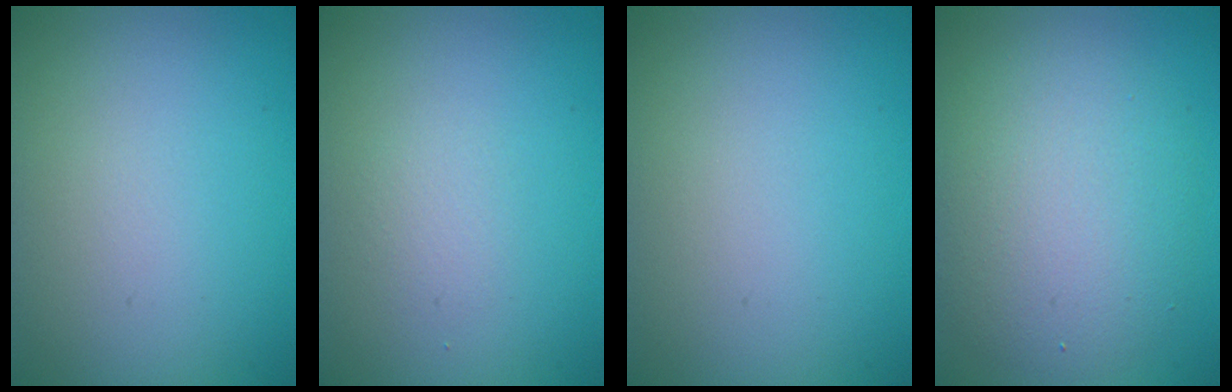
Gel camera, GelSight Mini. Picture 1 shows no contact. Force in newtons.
{"total": 0.9, "press": 0.9, "slide": 0.0}
{"total": 0.0}
{"total": 5.9, "press": 5.9, "slide": 0.3}